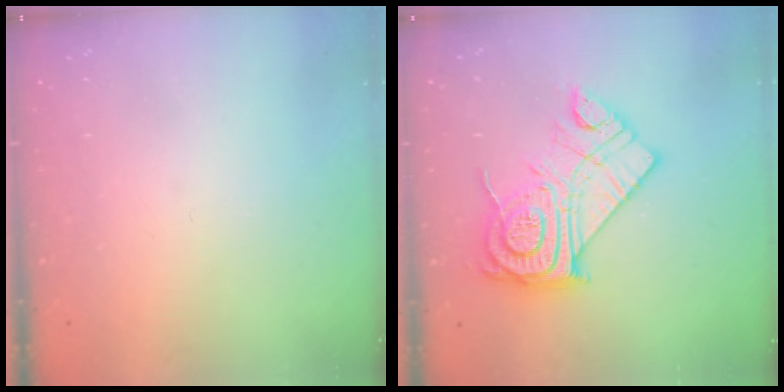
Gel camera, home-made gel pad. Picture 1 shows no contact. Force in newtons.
{"total": 17.4, "press": 17.4, "slide": 1.3}